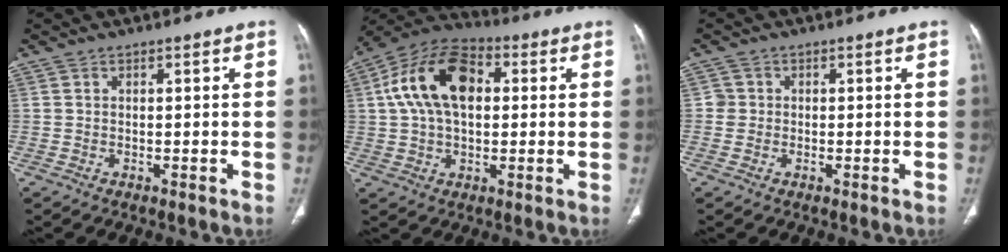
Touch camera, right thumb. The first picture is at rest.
{"total": 16.1, "force": [2.9, 9.8, 12.4], "torque": [-0.219, 0.025, 0.042]}
{"total": 1.8, "force": [-0.1, 1.8, 0.3], "torque": [0.006, 0.006, -0.004]}